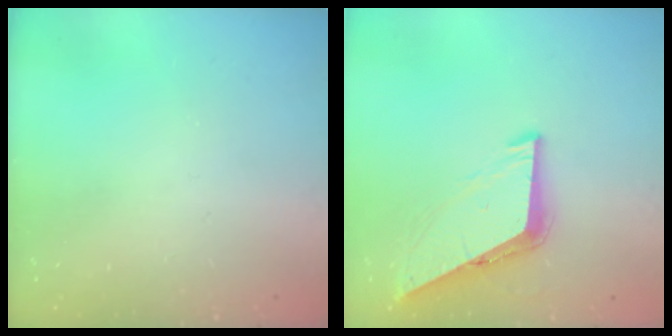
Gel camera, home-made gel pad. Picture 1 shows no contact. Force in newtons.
{"total": 6.8, "press": 6.8, "slide": 0.4}